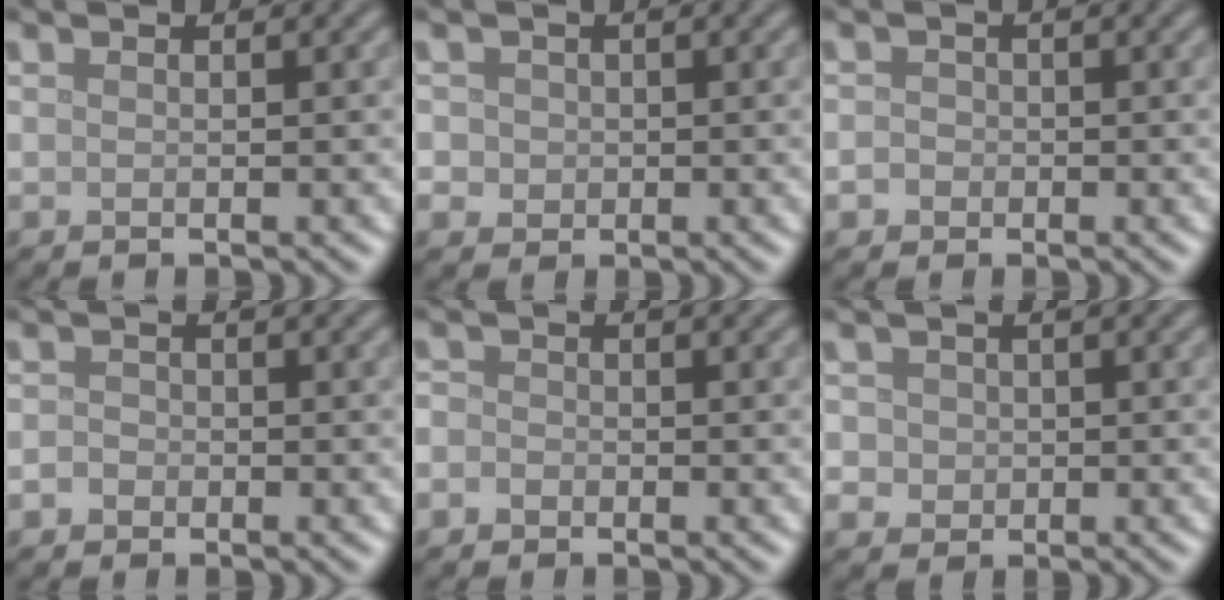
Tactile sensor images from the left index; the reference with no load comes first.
{"total": 2.5, "force": [0.5, 2.2, 1.0], "torque": [-0.006, 0.012, 0.003]}
{"total": 1.4, "force": [-0.3, 1.3, 0.4], "torque": [0.006, 0.005, -0.011]}
{"total": 1.2, "force": [-0.5, 1.0, 0.3], "torque": [0.003, -0.001, -0.013]}
{"total": 1.6, "force": [-0.5, 1.4, 0.5], "torque": [0.004, 0.004, -0.017]}
{"total": 3.2, "force": [0.8, 2.8, 1.3], "torque": [-0.012, 0.015, 0.003]}